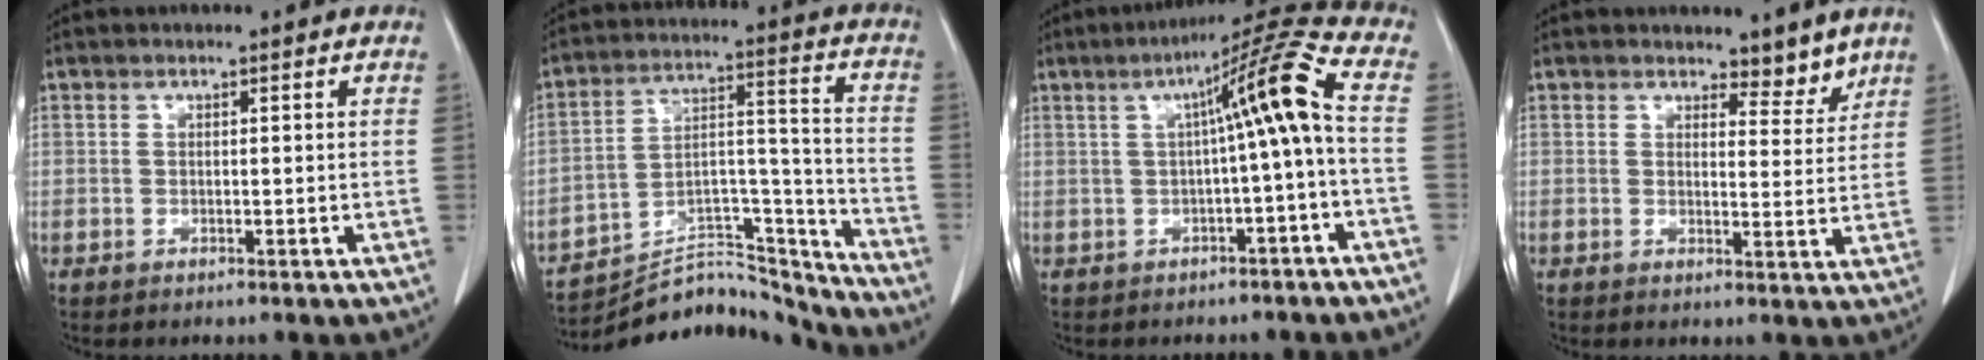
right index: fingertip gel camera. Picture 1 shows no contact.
{"total": 17.8, "force": [-17.5, 3.1, 1.2], "torque": [-0.014, 0.066, -0.270]}
{"total": 9.5, "force": [0.1, -0.6, 9.5], "torque": [-0.141, 0.028, 0.000]}
{"total": 3.9, "force": [3.4, 1.8, 0.9], "torque": [0.000, -0.016, 0.039]}